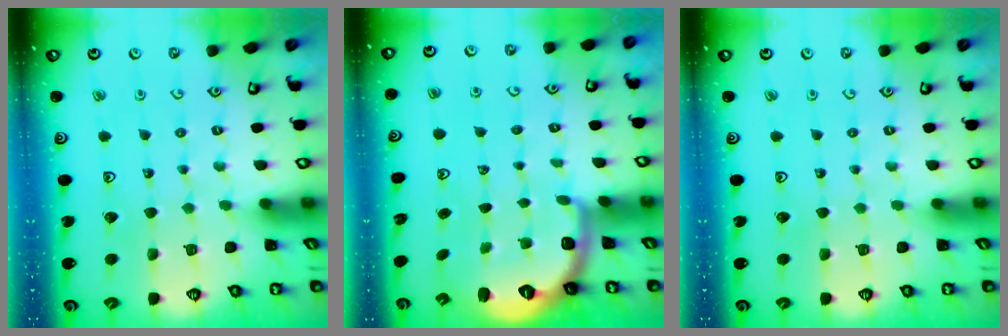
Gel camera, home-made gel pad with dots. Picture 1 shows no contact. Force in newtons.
{"total": 2.7, "press": 1.7, "slide": 2.0}
{"total": 0.0}